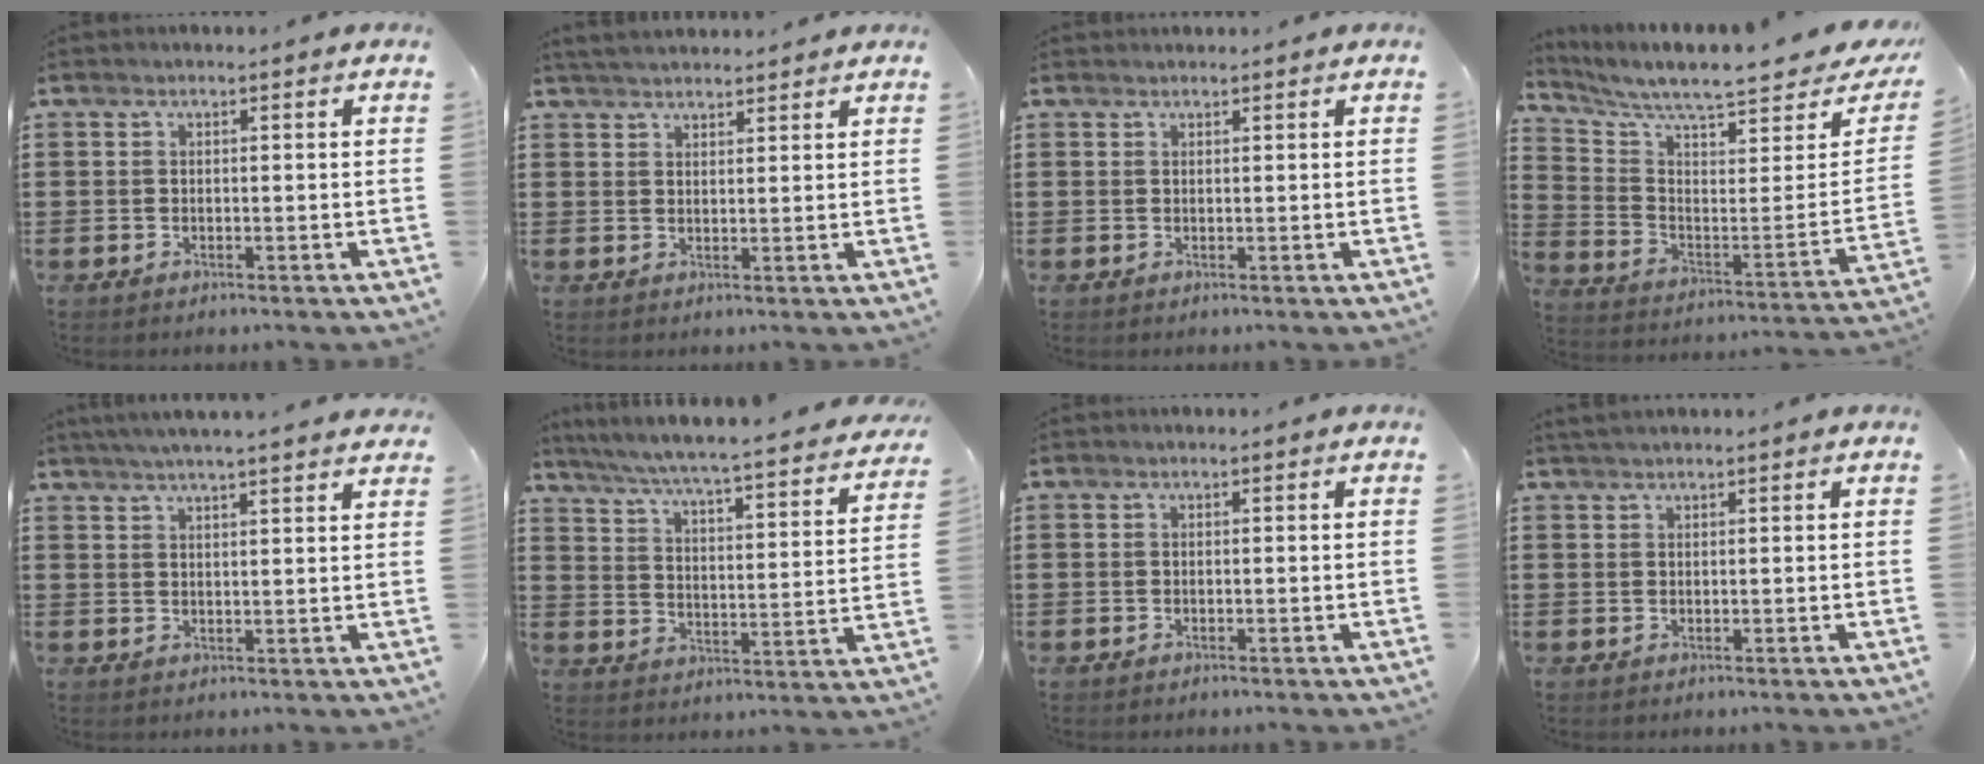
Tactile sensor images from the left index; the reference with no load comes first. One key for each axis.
{"total": 2.9, "fx": 2.8, "fy": 0.2, "fz": 0.5, "tx": -0.018, "ty": -0.001, "tz": 0.055}
{"total": 0.6, "fx": 0.6, "fy": 0.1, "fz": 0.0, "tx": -0.002, "ty": 0.001, "tz": 0.013}
{"total": 7.4, "fx": 6.4, "fy": 0.2, "fz": 3.7, "tx": -0.094, "ty": -0.061, "tz": 0.101}
{"total": 3.4, "fx": 3.1, "fy": -0.5, "fz": 1.1, "tx": -0.031, "ty": -0.007, "tz": 0.056}
{"total": 4.4, "fx": 4.0, "fy": -0.5, "fz": 1.8, "tx": -0.060, "ty": -0.043, "tz": 0.055}
{"total": 0.0}
{"total": 1.0, "fx": 0.9, "fy": 0.0, "fz": 0.4, "tx": -0.009, "ty": 0.000, "tz": 0.018}